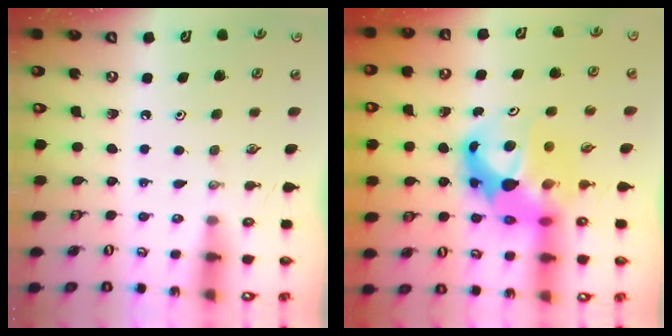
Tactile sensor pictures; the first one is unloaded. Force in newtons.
{"total": 11.7, "press": 11.7, "slide": 0.9}